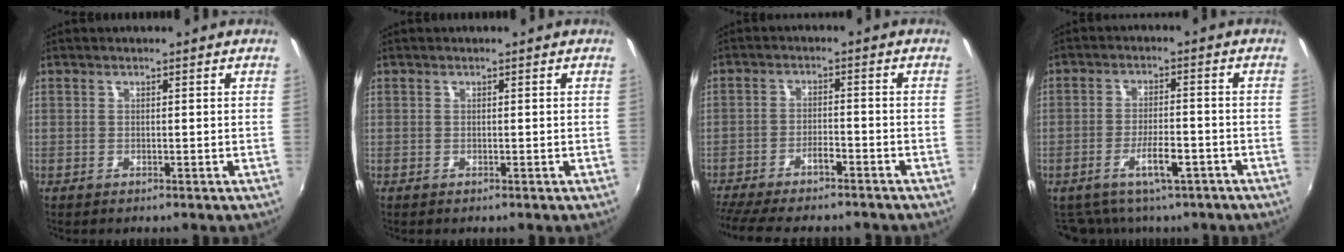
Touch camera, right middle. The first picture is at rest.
{"total": 0.0}
{"total": 11.1, "force": [-9.7, 1.8, 5.0], "torque": [-0.118, -0.013, -0.157]}
{"total": 6.5, "force": [-4.2, 2.5, 4.2], "torque": [-0.086, -0.006, -0.062]}